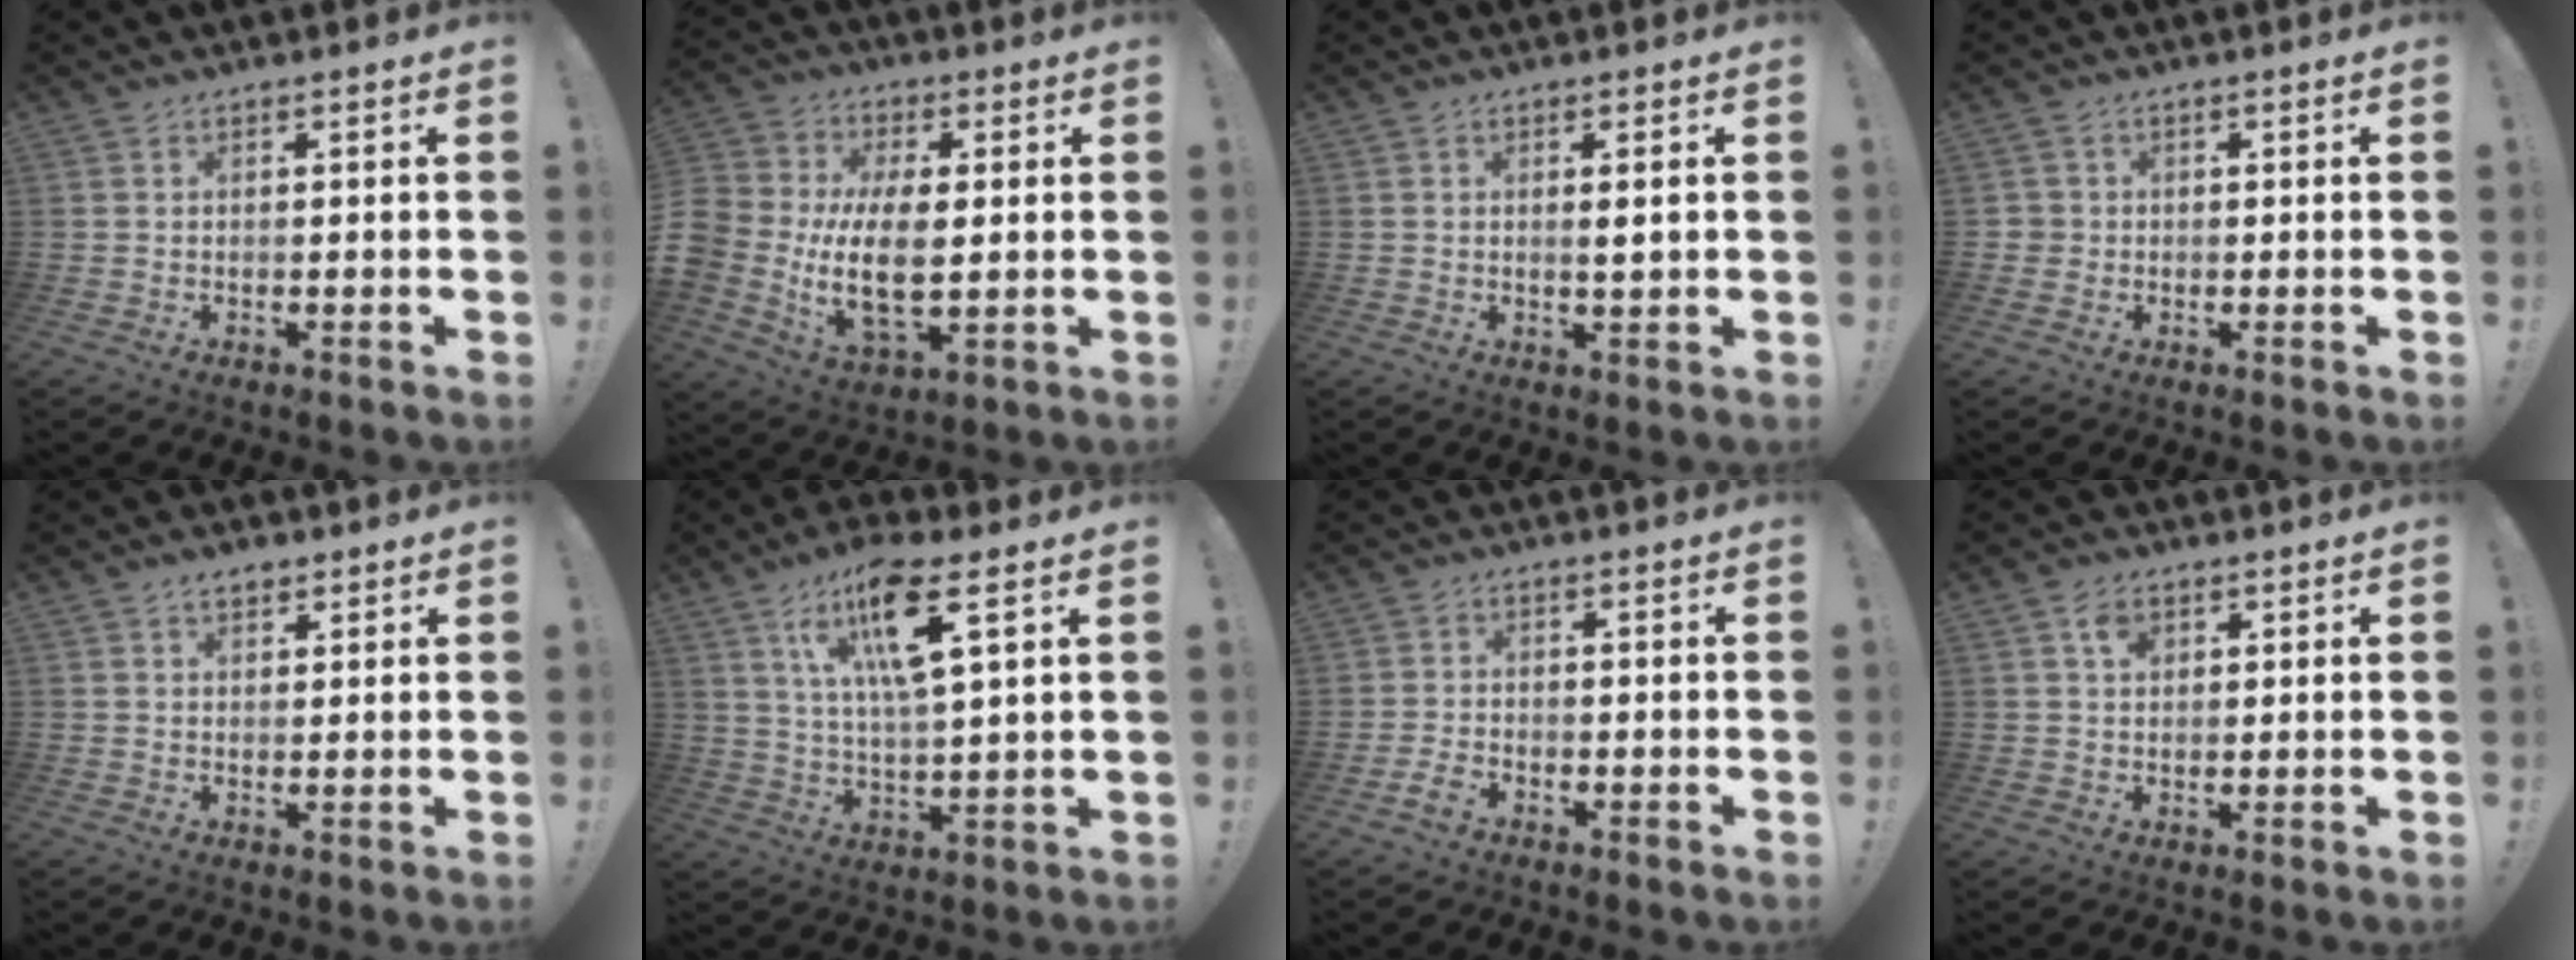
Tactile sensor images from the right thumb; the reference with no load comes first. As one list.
[{"total": 15.1, "force": [-1.2, 8.8, 12.2], "torque": [-0.254, -0.003, -0.024]}, {"total": 2.4, "force": [0.4, 0.1, 2.4], "torque": [-0.032, -0.010, 0.002]}, {"total": 1.9, "force": [-0.3, 1.9, 0.5], "torque": [-0.002, 0.003, -0.007]}, {"total": 3.0, "force": [2.0, 1.8, 1.4], "torque": [-0.008, -0.010, 0.034]}, {"total": 14.5, "force": [7.4, 2.9, 12.2], "torque": [-0.210, -0.018, 0.115]}, {"total": 3.7, "force": [-2.6, 1.6, 2.0], "torque": [-0.042, 0.008, -0.049]}, {"total": 3.7, "force": [1.7, 2.6, 2.0], "torque": [-0.022, -0.004, 0.027]}]